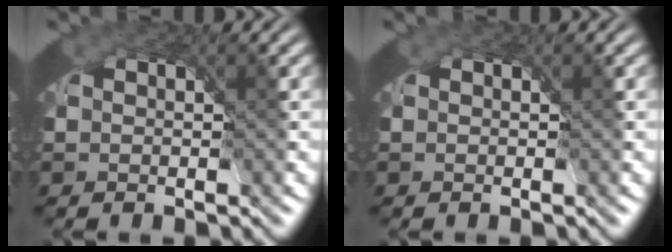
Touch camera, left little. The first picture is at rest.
{"total": 0.0}